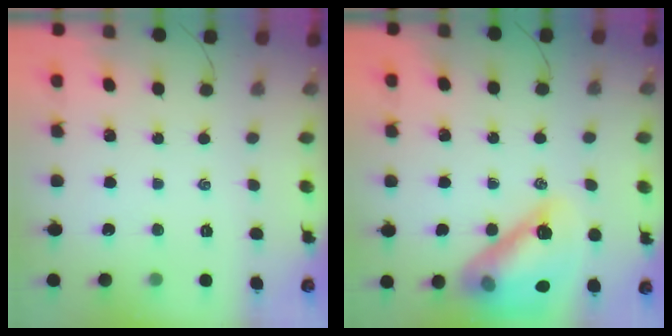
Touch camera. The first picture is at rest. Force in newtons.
{"total": 18.1, "press": 18.0, "slide": 1.5}